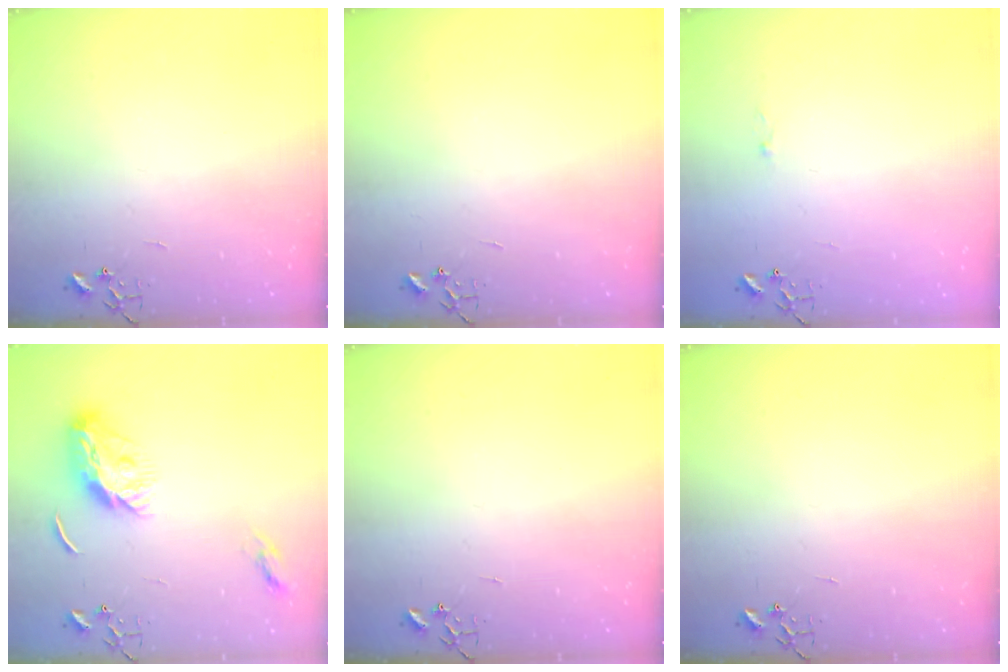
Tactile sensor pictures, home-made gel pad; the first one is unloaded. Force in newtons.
{"total": 0.0}
{"total": 2.6, "press": 2.6, "slide": 0.4}
{"total": 11.5, "press": 11.5, "slide": 0.2}
{"total": 0.0}
{"total": 0.0}